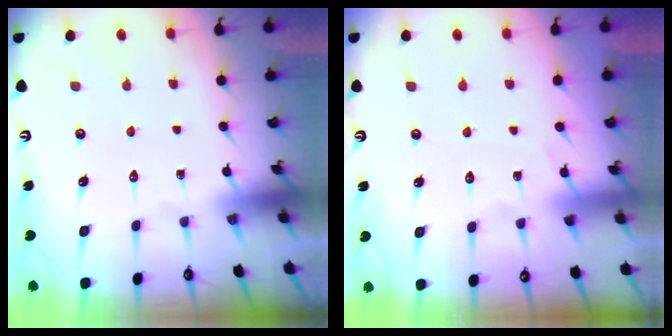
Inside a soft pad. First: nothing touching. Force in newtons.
{"total": 3.6, "press": 3.5, "slide": 0.5}